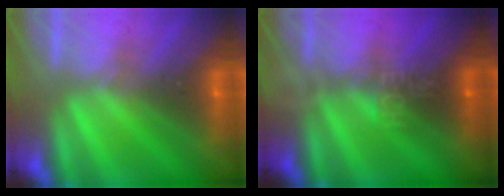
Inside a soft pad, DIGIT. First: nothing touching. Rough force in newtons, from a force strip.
{"total": 3.3}